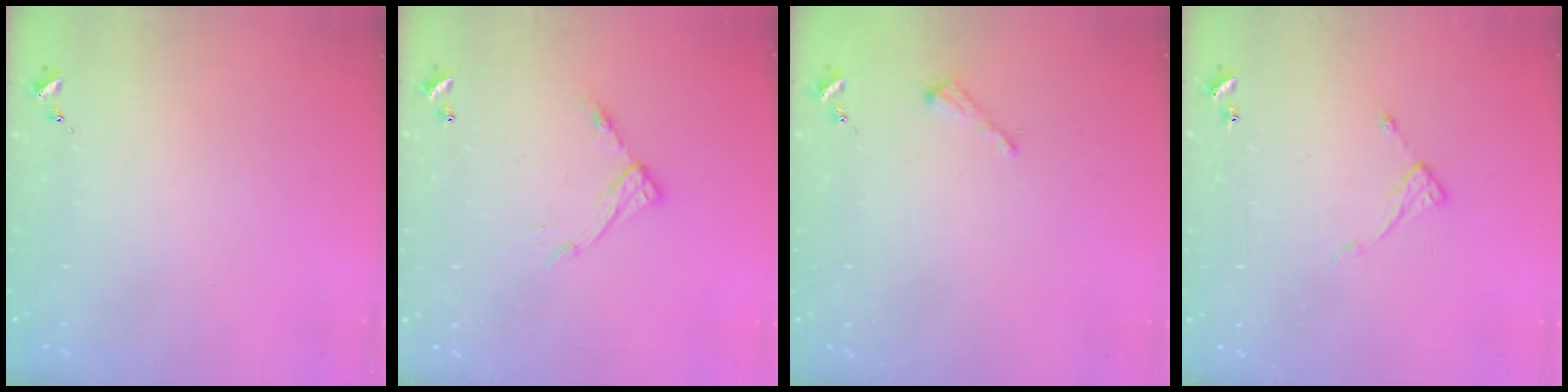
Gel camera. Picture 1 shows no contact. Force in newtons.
{"total": 9.4, "press": 9.4, "slide": 0.5}
{"total": 2.6, "press": 2.6, "slide": 0.3}
{"total": 7.3, "press": 7.3, "slide": 0.4}